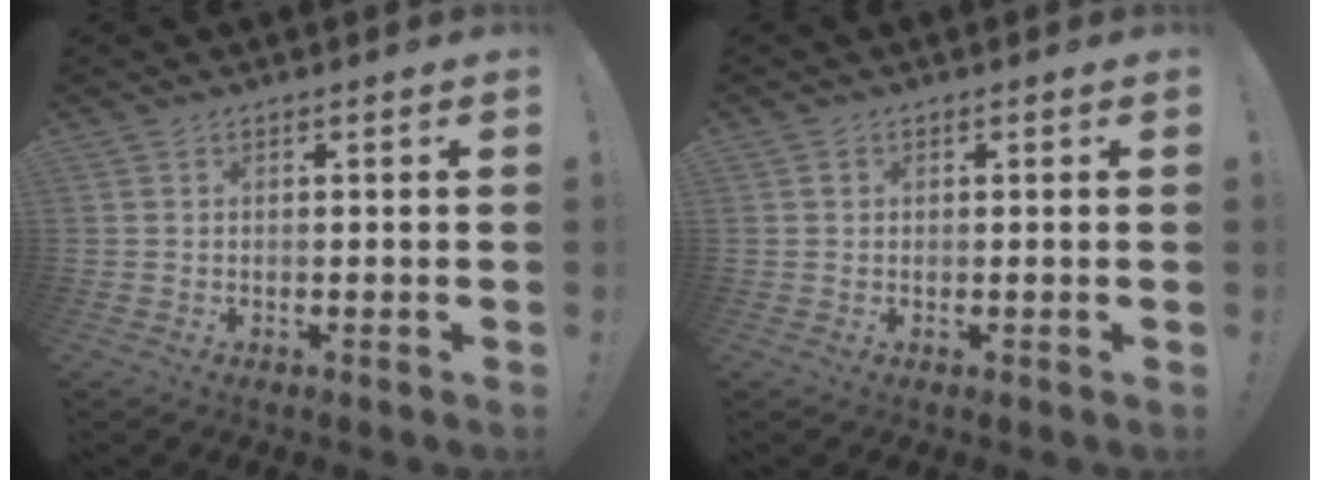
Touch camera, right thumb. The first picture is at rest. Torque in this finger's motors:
{"motor_torque": [0.37, 0.33, -0.17, -0.09, 0.00]}